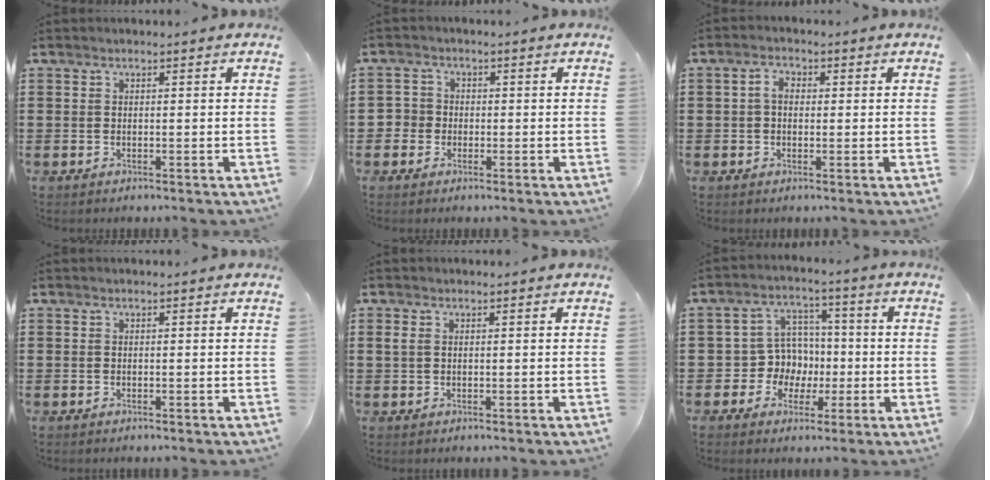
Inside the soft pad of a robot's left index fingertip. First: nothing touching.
{"total": 2.4, "force": [-0.6, 2.3, 0.3], "torque": [-0.017, 0.004, -0.017]}
{"total": 2.7, "force": [0.2, 1.9, 2.0], "torque": [-0.043, 0.010, 0.001]}
{"total": 0.0}
{"total": 1.2, "force": [0.3, 0.7, 0.9], "torque": [-0.028, 0.003, 0.003]}
{"total": 7.4, "force": [-0.5, 7.1, 2.0], "torque": [-0.070, 0.012, -0.006]}